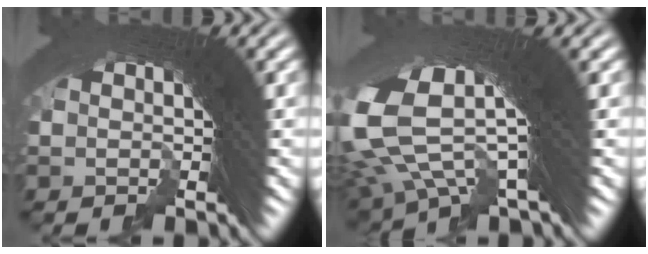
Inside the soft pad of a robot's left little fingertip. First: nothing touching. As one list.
[{"total": 9.6, "force": [2.3, 4.9, 7.9], "torque": [-0.175, -0.002, 0.042]}]